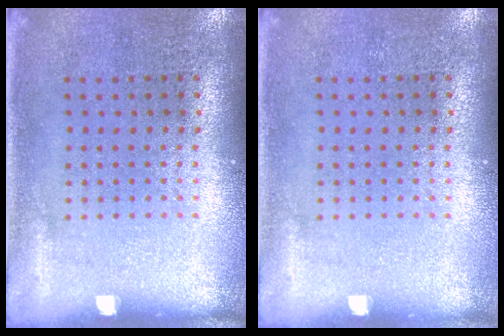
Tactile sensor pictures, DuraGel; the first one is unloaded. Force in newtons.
{"total": 0.0}